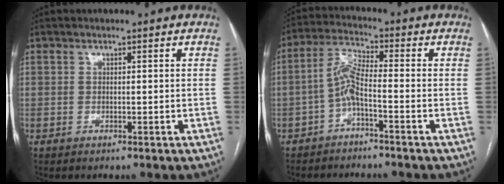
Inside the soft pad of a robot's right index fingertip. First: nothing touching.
{"total": 5.1, "force": [-2.1, 0.6, 4.7], "torque": [-0.098, 0.018, -0.043]}